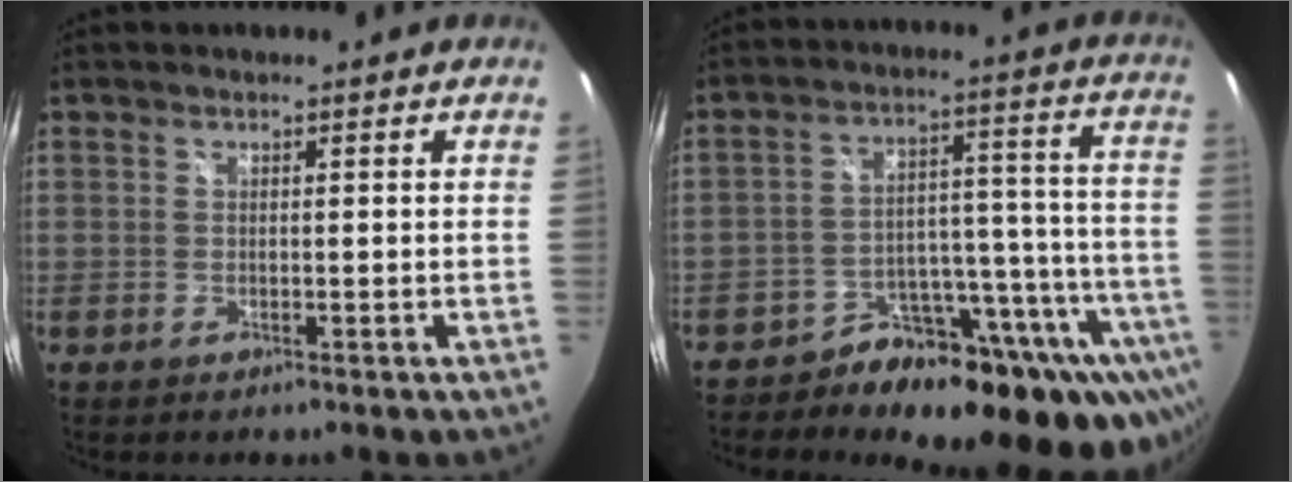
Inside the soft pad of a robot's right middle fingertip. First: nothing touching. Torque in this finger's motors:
{"motor_torque": [1.08, -1.06, 0.39, 0.13]}